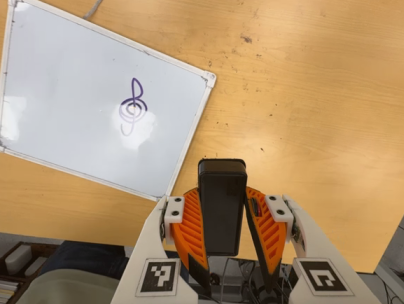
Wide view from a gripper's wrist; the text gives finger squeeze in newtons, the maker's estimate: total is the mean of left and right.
{"total": 8.2, "left": 6.7, "right": 9.7}